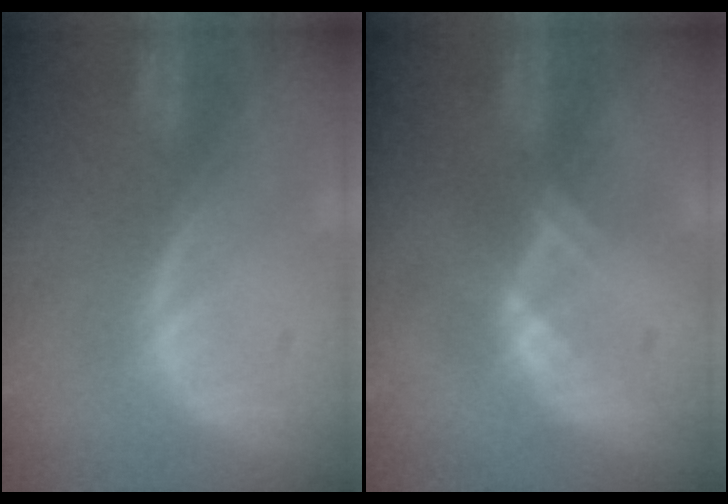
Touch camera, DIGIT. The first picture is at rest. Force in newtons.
{"total": 1.9, "press": 1.9, "slide": 0.3}